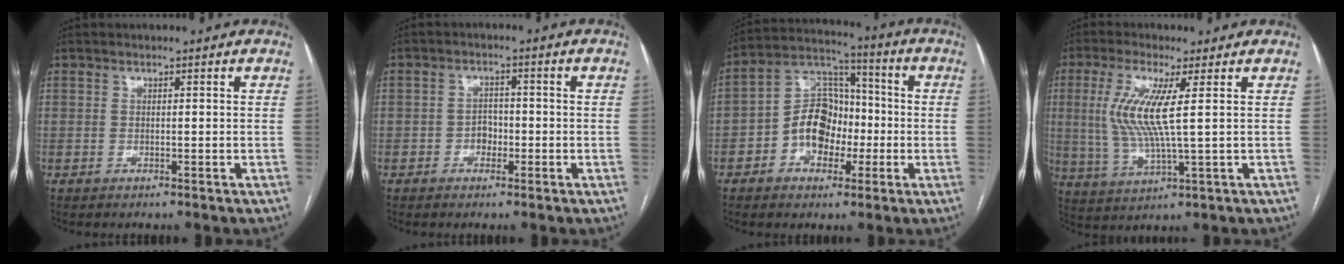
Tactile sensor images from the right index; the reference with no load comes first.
{"total": 2.7, "force": [-1.0, 2.0, 1.5], "torque": [-0.018, 0.007, -0.019]}
{"total": 10.4, "force": [-2.7, 7.5, 6.6], "torque": [-0.133, 0.036, -0.048]}
{"total": 9.5, "force": [1.8, 0.5, 9.3], "torque": [-0.216, -0.005, 0.036]}